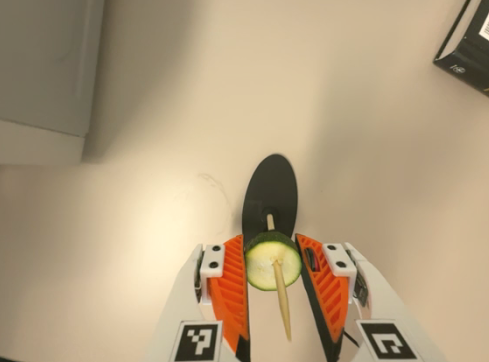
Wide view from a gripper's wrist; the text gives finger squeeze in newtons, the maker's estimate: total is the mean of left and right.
{"total": 8.8, "left": 8.9, "right": 8.8}